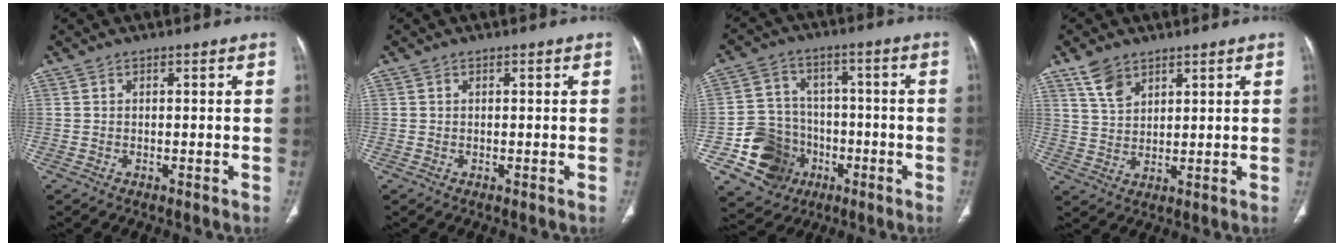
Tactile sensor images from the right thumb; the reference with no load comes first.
{"total": 0.0}
{"total": 13.8, "force": [-4.9, 12.4, 3.8], "torque": [-0.034, 0.051, -0.069]}
{"total": 5.5, "force": [3.7, 3.1, 2.6], "torque": [-0.039, -0.015, 0.081]}